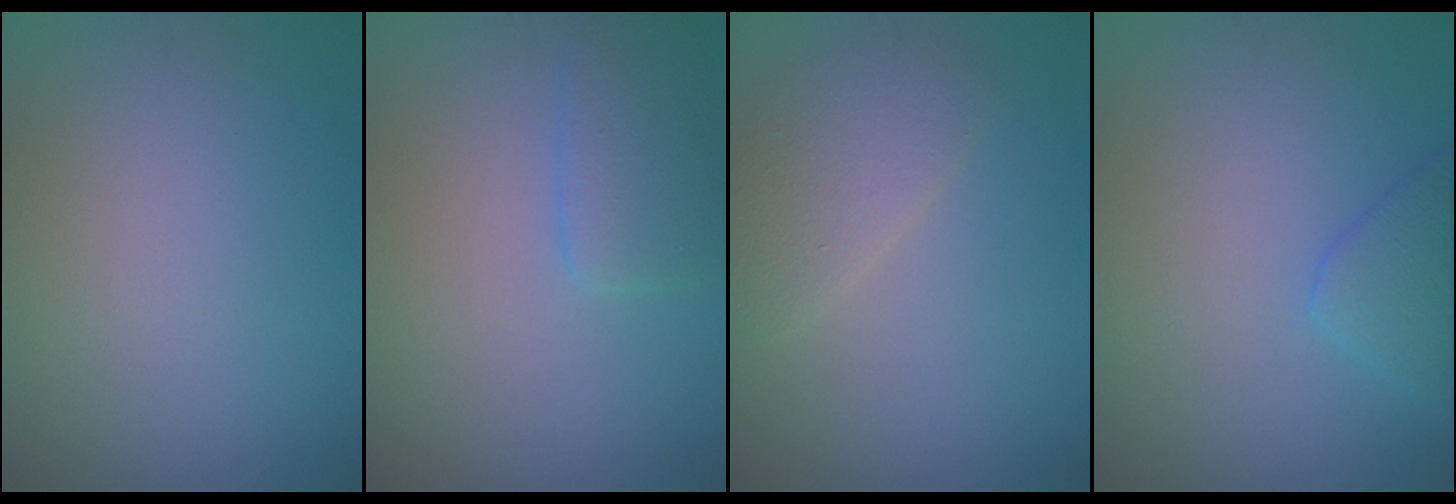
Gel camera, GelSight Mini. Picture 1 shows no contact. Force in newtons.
{"total": 2.9, "press": 2.9, "slide": 0.1}
{"total": 2.7, "press": 2.7, "slide": 0.2}
{"total": 2.7, "press": 2.7, "slide": 0.2}